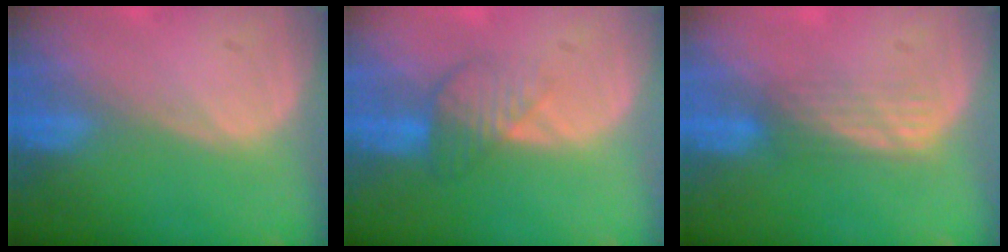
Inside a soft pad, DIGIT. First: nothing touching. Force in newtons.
{"total": 4.4, "press": 3.8, "slide": 2.3}
{"total": 3.1, "press": 2.6, "slide": 1.6}